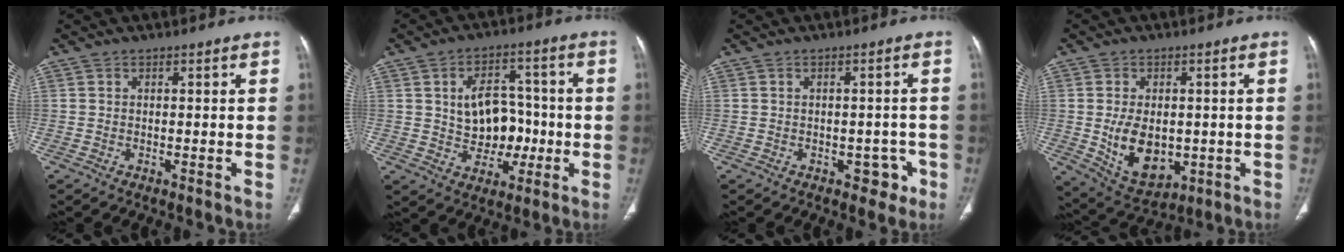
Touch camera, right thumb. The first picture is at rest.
{"total": 10.8, "force": [-0.7, 8.2, 7.1], "torque": [-0.063, 0.026, -0.002]}
{"total": 3.8, "force": [-1.7, 2.8, 2.0], "torque": [0.002, 0.015, -0.018]}
{"total": 11.1, "force": [-1.1, 7.3, 8.3], "torque": [-0.117, -0.008, 0.006]}